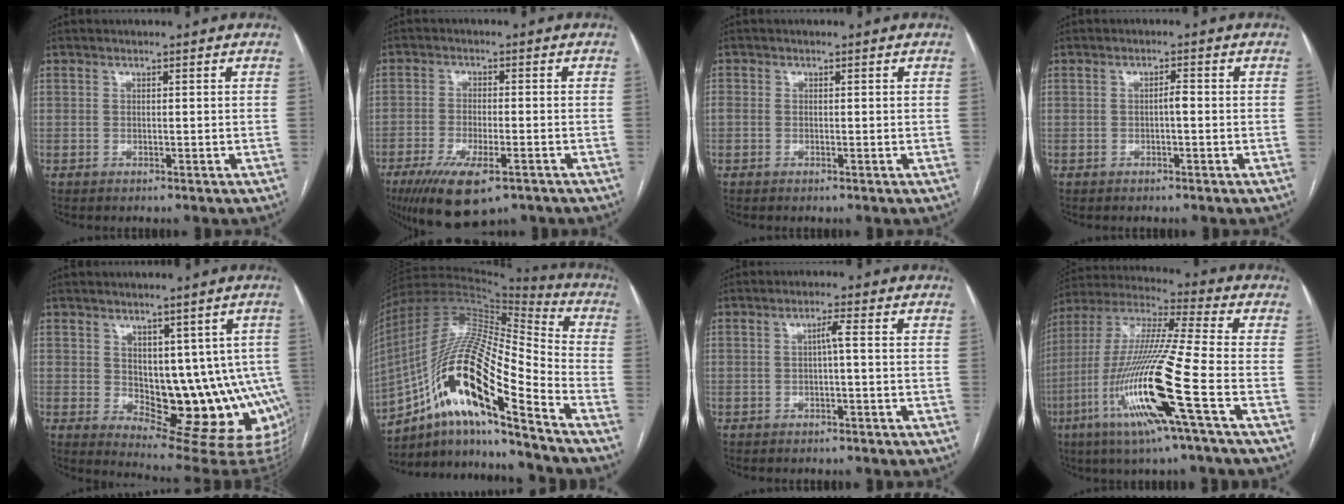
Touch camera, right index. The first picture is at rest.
{"total": 10.9, "force": [-6.8, 3.2, 7.9], "torque": [-0.141, -0.022, -0.106]}
{"total": 0.7, "force": [0.0, 0.6, 0.2], "torque": [-0.004, 0.010, 0.002]}
{"total": 1.4, "force": [-0.3, 0.3, 1.3], "torque": [-0.021, 0.003, -0.005]}
{"total": 13.5, "force": [0.1, 7.5, 11.3], "torque": [-0.125, 0.001, 0.019]}
{"total": 21.7, "force": [-11.2, 3.7, 18.2], "torque": [-0.369, 0.006, -0.197]}
{"total": 1.7, "force": [0.0, -0.1, 1.7], "torque": [-0.027, 0.004, 0.001]}
{"total": 19.4, "force": [-7.0, -0.4, 18.0], "torque": [-0.384, -0.025, -0.143]}